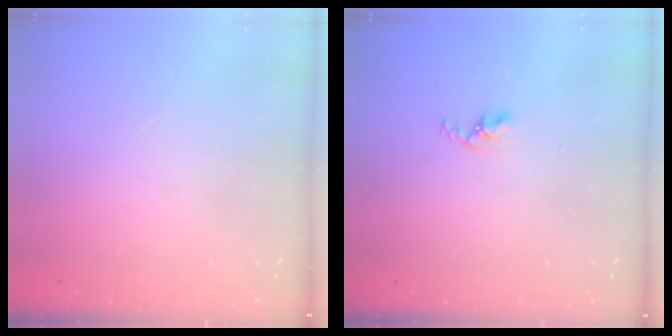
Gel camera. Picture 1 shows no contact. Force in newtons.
{"total": 2.5, "press": 2.5, "slide": 0.4}